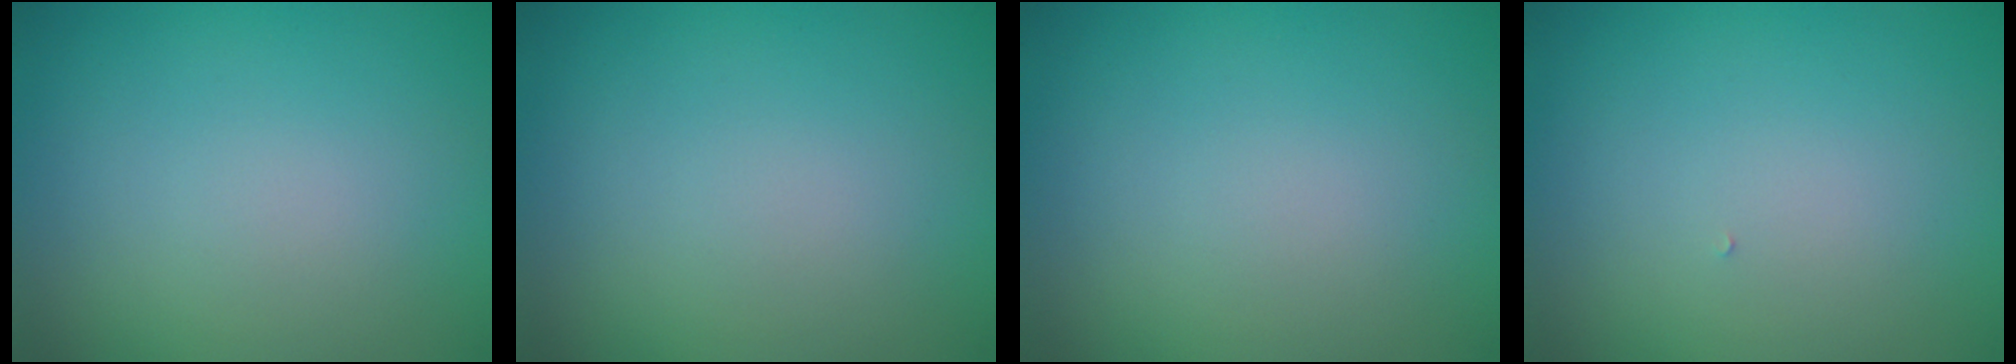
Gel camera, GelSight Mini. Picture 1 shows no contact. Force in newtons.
{"total": 0.0}
{"total": 0.0}
{"total": 0.0}